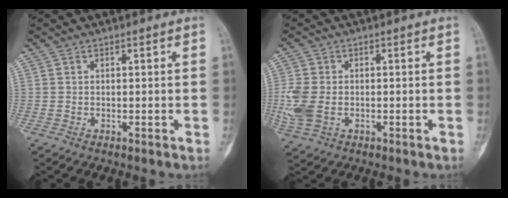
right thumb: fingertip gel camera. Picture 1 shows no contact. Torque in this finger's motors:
{"motor_torque": [1.54, 0.96, 1.11, -0.05, 0.11]}